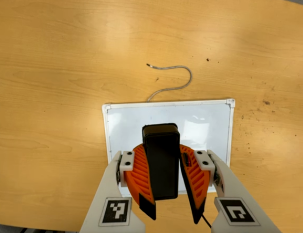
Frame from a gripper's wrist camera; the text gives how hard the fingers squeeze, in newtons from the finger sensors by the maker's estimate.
{"total": 10.8, "left": 9.7, "right": 11.9}